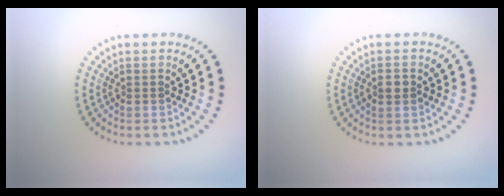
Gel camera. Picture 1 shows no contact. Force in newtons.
{"total": 1.3, "press": 1.3, "slide": 0.3}